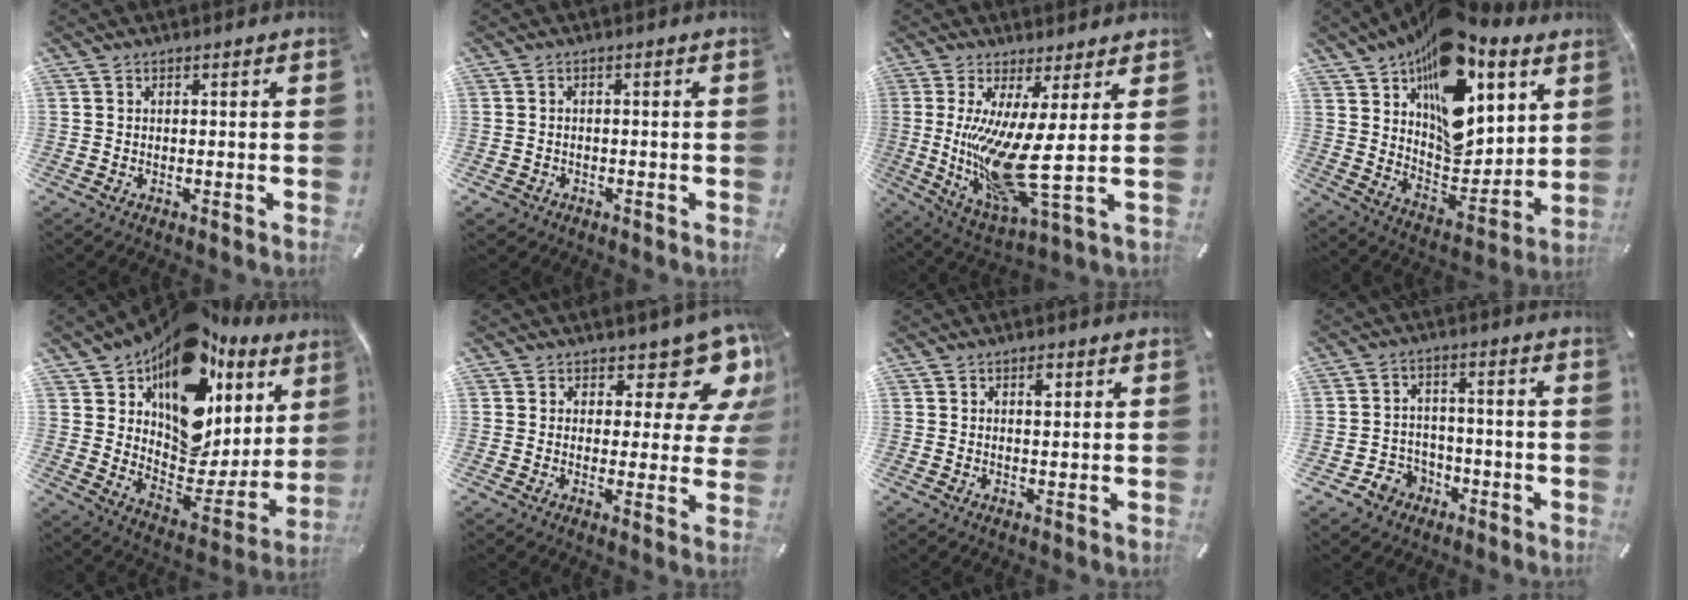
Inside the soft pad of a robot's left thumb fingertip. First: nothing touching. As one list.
[{"total": 1.7, "force": [-0.9, 1.4, 0.4], "torque": [-0.009, 0.006, -0.021]}, {"total": 16.8, "force": [0.9, 3.2, 16.5], "torque": [-0.325, -0.043, 0.019]}, {"total": 21.9, "force": [11.9, 12.7, 13.3], "torque": [-0.188, -0.082, 0.211]}, {"total": 18.9, "force": [11.3, 12.1, 9.2], "torque": [-0.115, -0.112, 0.199]}, {"total": 11.3, "force": [7.6, 5.4, 6.5], "torque": [-0.073, -0.062, 0.129]}, {"total": 2.1, "force": [1.0, 1.0, 1.6], "torque": [-0.019, -0.005, 0.014]}, {"total": 6.0, "force": [-2.9, 5.0, 1.5], "torque": [-0.036, 0.017, -0.053]}]